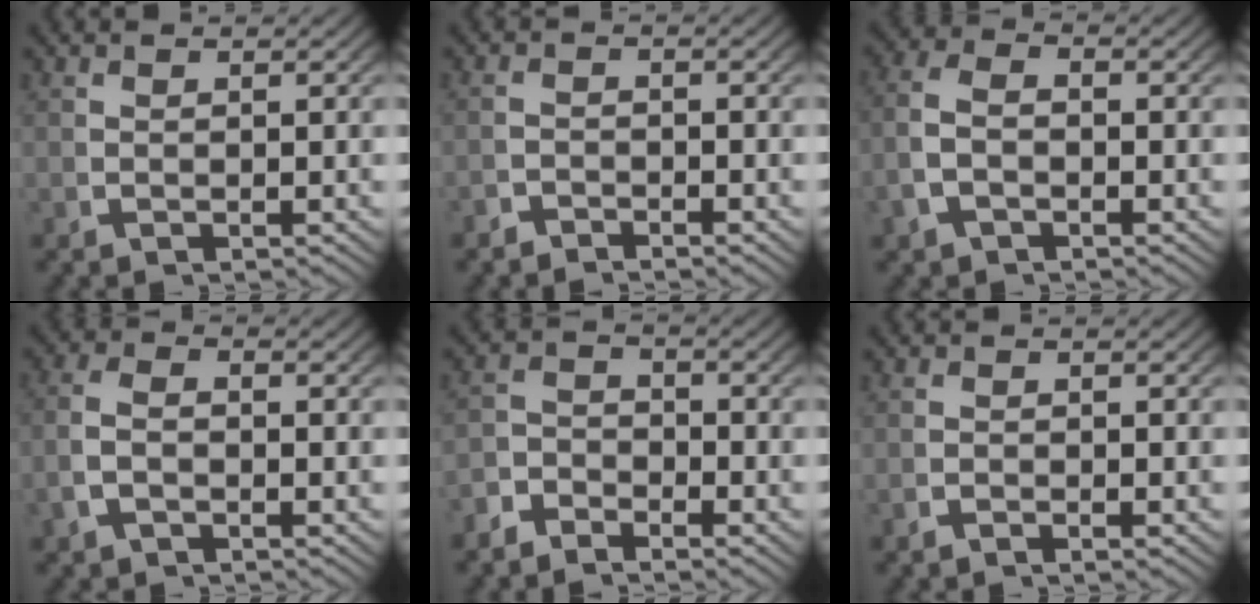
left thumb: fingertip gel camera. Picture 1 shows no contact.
{"total": 1.4, "force": [-1.4, 0.3, -0.2], "torque": [0.010, -0.002, -0.031]}
{"total": 3.4, "force": [-0.6, 2.3, 2.4], "torque": [-0.062, -0.001, -0.011]}
{"total": 2.4, "force": [-0.7, 1.5, 1.8], "torque": [-0.047, 0.002, -0.013]}
{"total": 2.5, "force": [-2.0, 1.4, 0.6], "torque": [0.008, -0.007, -0.042]}
{"total": 0.7, "force": [-0.6, 0.1, 0.3], "torque": [-0.004, 0.000, -0.016]}